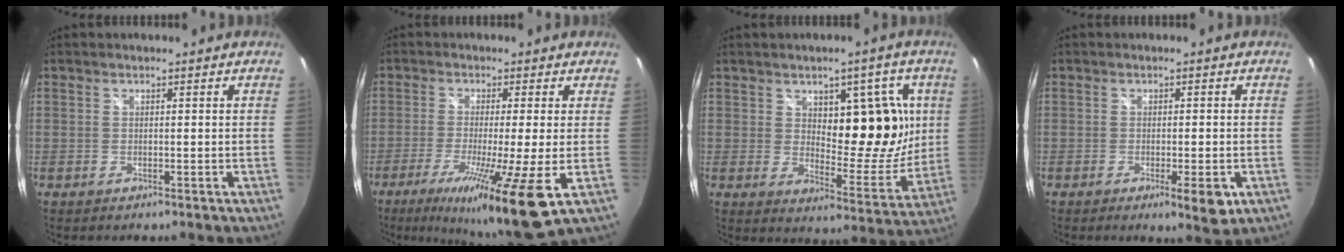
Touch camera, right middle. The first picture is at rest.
{"total": 13.7, "force": [-5.0, -1.1, 12.7], "torque": [-0.241, -0.048, -0.091]}
{"total": 13.1, "force": [4.6, 6.8, 10.2], "torque": [-0.113, -0.007, 0.078]}
{"total": 4.4, "force": [-1.4, 0.9, 4.1], "torque": [-0.059, -0.006, -0.015]}